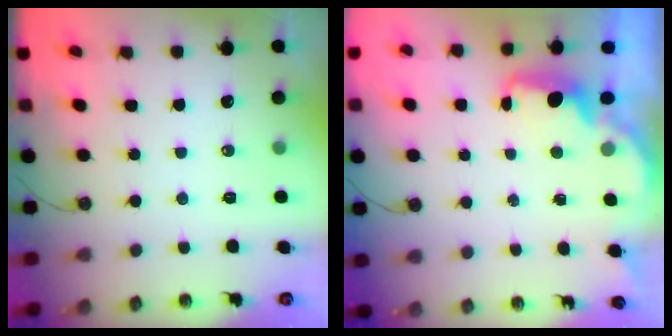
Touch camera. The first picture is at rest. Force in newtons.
{"total": 1.7, "press": 1.6, "slide": 0.5}